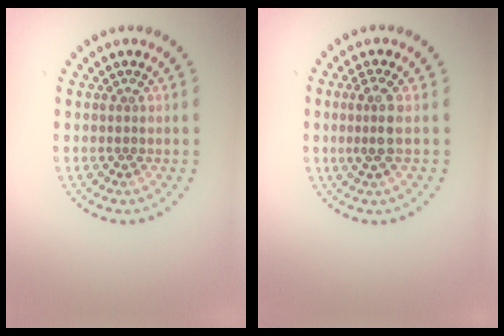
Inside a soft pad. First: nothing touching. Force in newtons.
{"total": 2.0, "press": 1.7, "slide": 1.1}